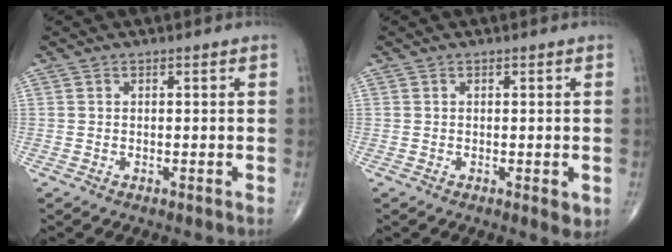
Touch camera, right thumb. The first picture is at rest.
{"total": 1.9, "force": [-0.4, 0.7, 1.7], "torque": [-0.018, -0.004, -0.005]}